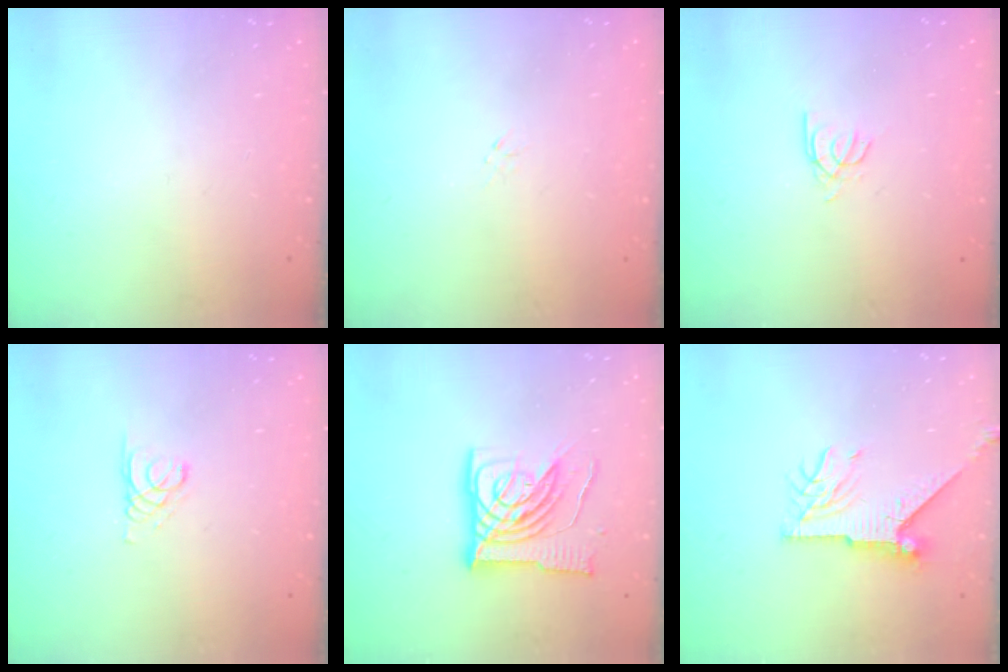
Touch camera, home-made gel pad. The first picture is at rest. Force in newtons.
{"total": 0.0}
{"total": 2.6, "press": 2.6, "slide": 0.2}
{"total": 2.1, "press": 2.1, "slide": 0.2}
{"total": 15.3, "press": 15.2, "slide": 2.0}
{"total": 9.2, "press": 9.2, "slide": 0.2}